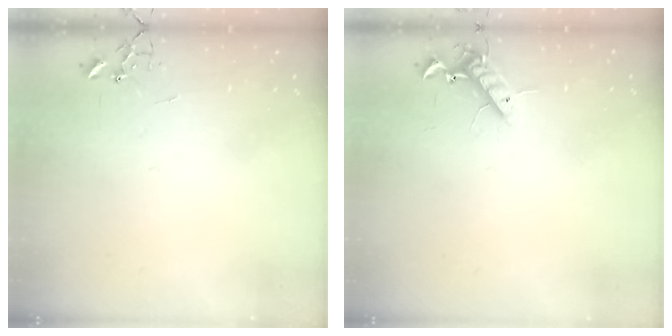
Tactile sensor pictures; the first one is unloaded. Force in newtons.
{"total": 10.0, "press": 9.8, "slide": 1.5}